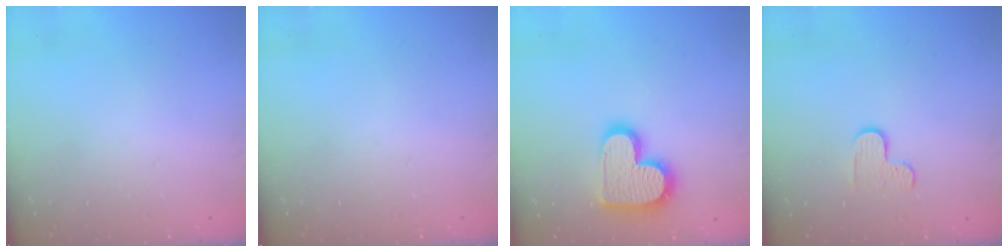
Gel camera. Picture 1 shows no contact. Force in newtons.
{"total": 0.0}
{"total": 16.6, "press": 16.6, "slide": 1.1}
{"total": 3.7, "press": 3.7, "slide": 0.3}